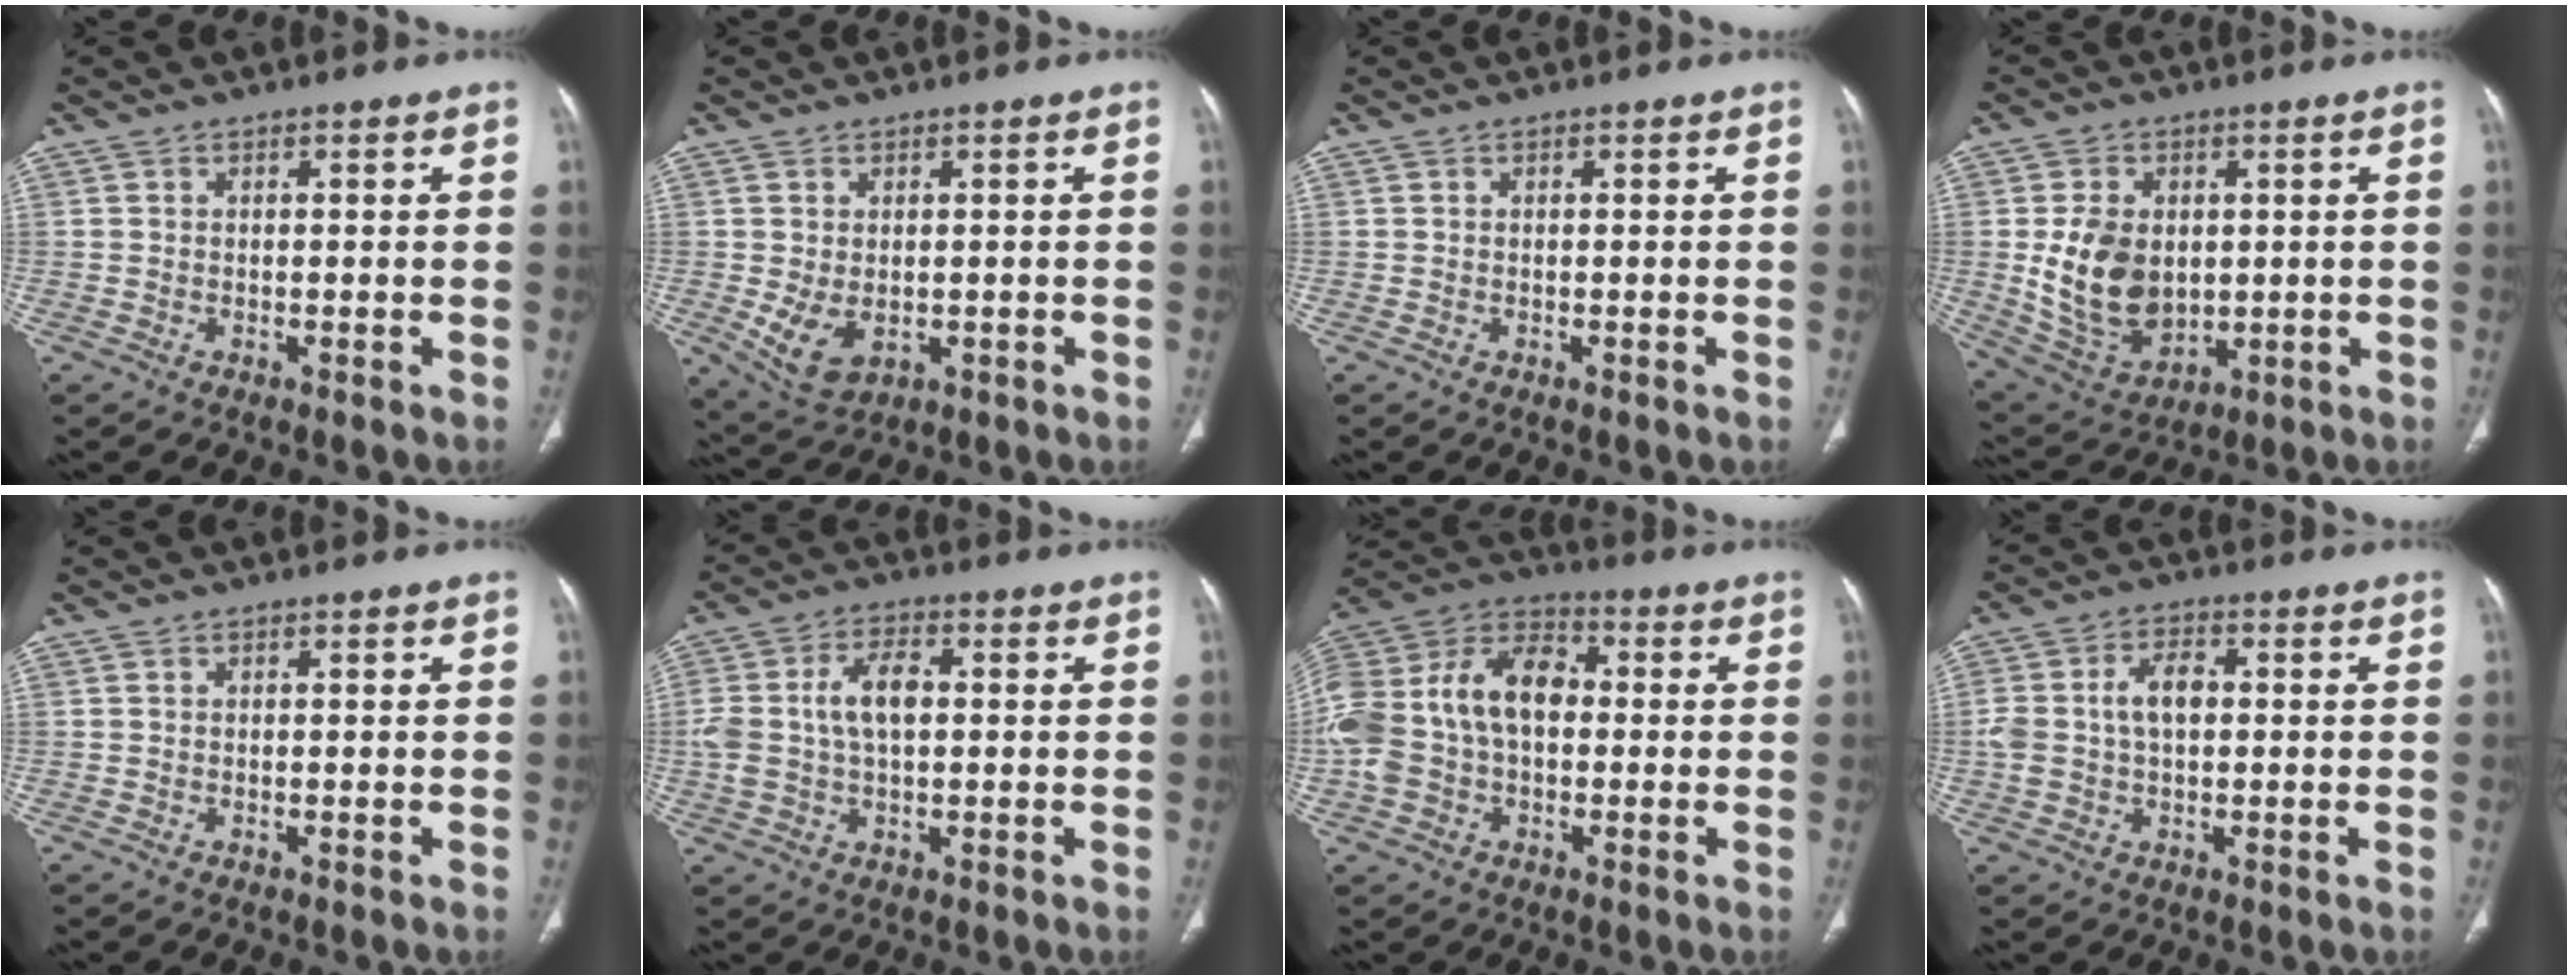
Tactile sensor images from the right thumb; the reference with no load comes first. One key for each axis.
{"total": 6.3, "fx": -0.7, "fy": 4.2, "fz": 4.6, "tx": -0.083, "ty": -0.010, "tz": 0.006}
{"total": 0.0}
{"total": 13.5, "fx": 0.6, "fy": 9.7, "fz": 9.4, "tx": -0.145, "ty": -0.012, "tz": 0.036}
{"total": 0.0}
{"total": 8.9, "fx": 0.7, "fy": 5.0, "fz": 7.3, "tx": -0.152, "ty": 0.021, "tz": 0.014}
{"total": 19.7, "fx": 0.0, "fy": 13.3, "fz": 14.4, "tx": -0.300, "ty": 0.044, "tz": -0.005}
{"total": 7.7, "fx": 0.5, "fy": 4.8, "fz": 6.0, "tx": -0.123, "ty": 0.025, "tz": 0.009}